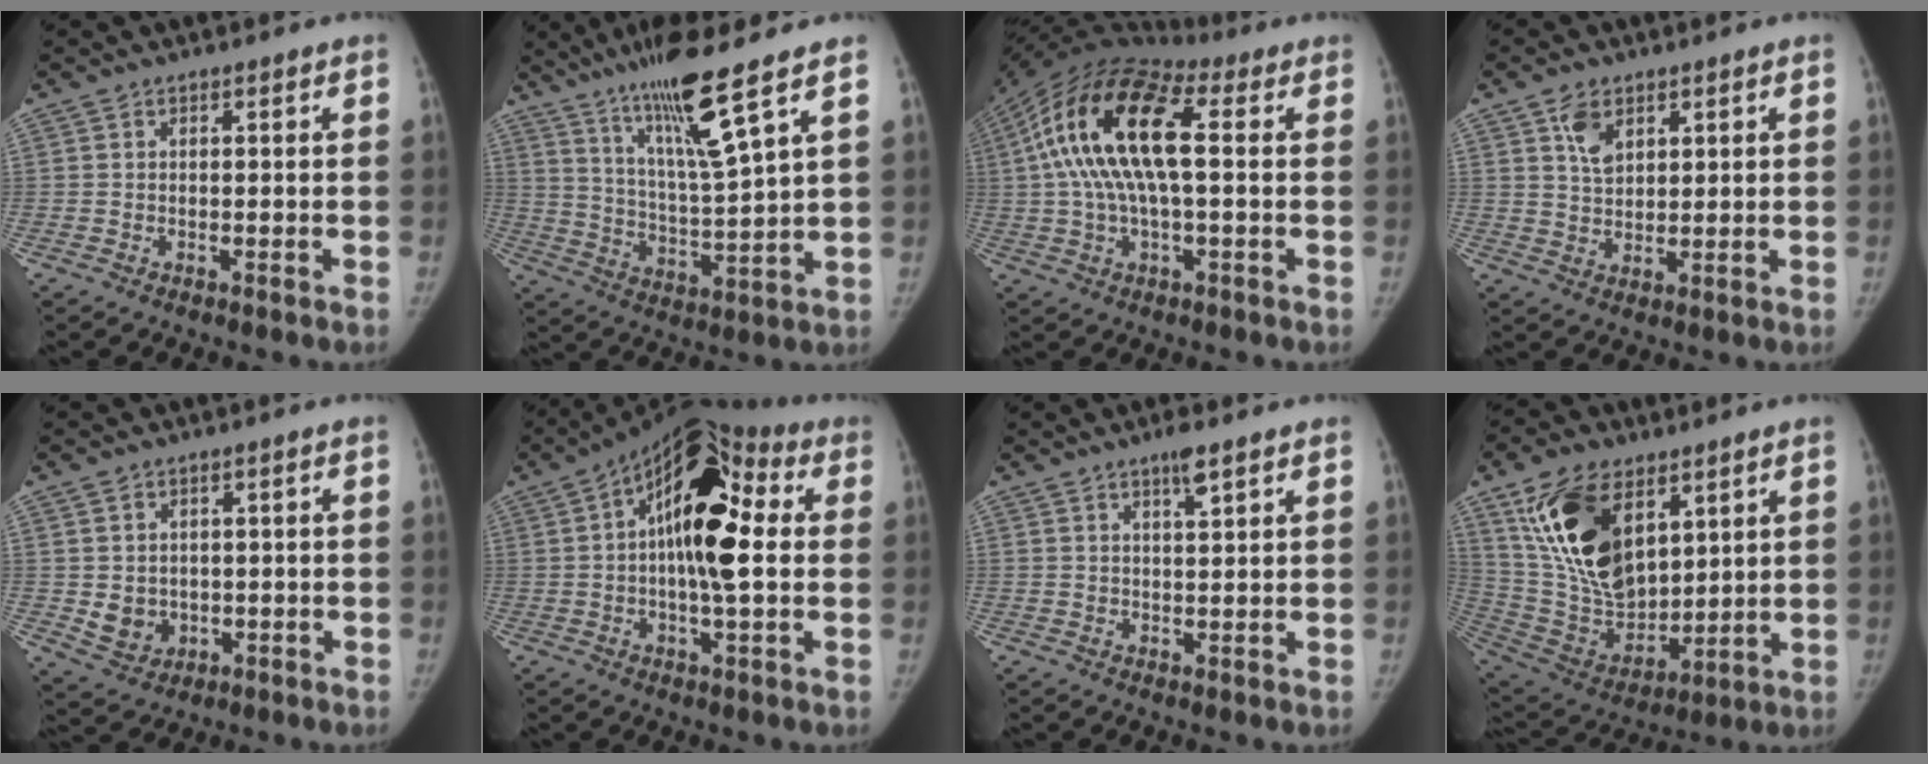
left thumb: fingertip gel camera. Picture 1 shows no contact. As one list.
[{"total": 14.4, "force": [9.2, 0.1, 11.1], "torque": [-0.196, -0.056, 0.169]}, {"total": 19.6, "force": [2.6, 8.4, 17.6], "torque": [-0.350, 0.041, 0.035]}, {"total": 5.3, "force": [2.7, 3.4, 3.1], "torque": [-0.038, -0.017, 0.051]}, {"total": 5.8, "force": [-0.5, 5.1, 2.7], "torque": [-0.025, 0.004, 0.010]}, {"total": 18.6, "force": [2.8, 7.8, 16.6], "torque": [-0.248, 0.030, 0.027]}, {"total": 3.2, "force": [2.1, 0.4, 2.4], "torque": [-0.041, -0.008, 0.037]}, {"total": 20.8, "force": [9.1, 11.8, 14.4], "torque": [-0.236, -0.044, 0.185]}]